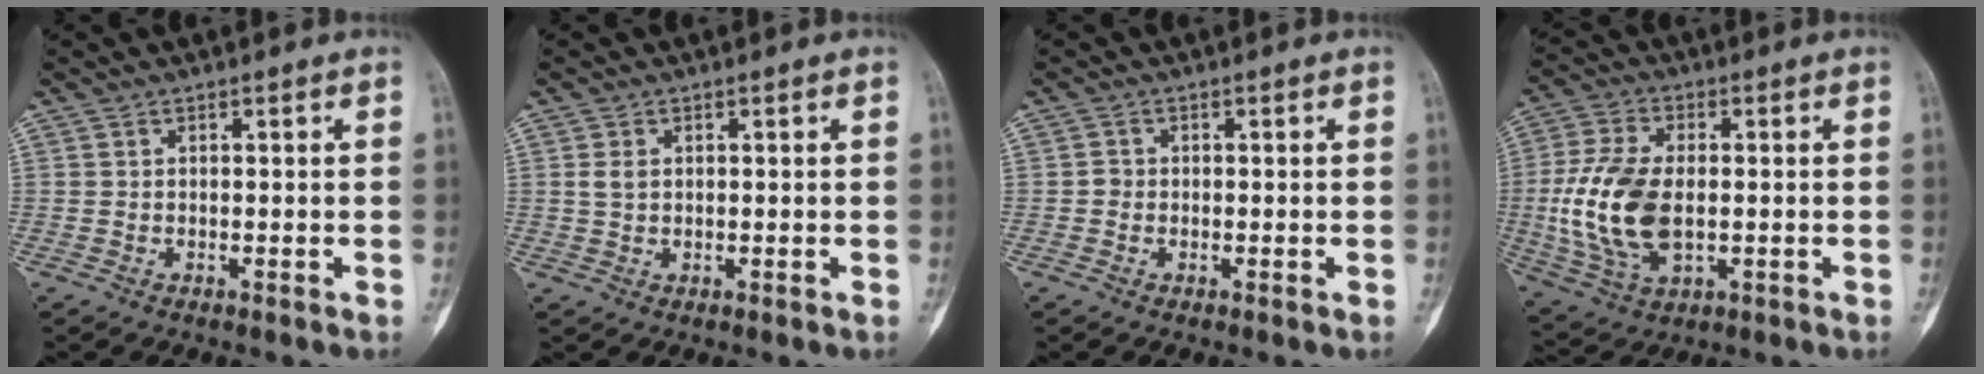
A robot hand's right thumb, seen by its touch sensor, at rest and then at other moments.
{"total": 1.9, "force": [0.4, 1.4, 1.3], "torque": [-0.024, 0.002, 0.012]}
{"total": 1.2, "force": [-0.3, 1.1, 0.4], "torque": [0.000, 0.005, -0.007]}
{"total": 15.2, "force": [-1.0, 8.8, 12.4], "torque": [-0.260, -0.004, -0.012]}